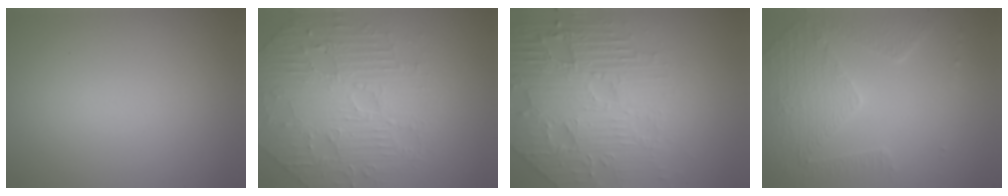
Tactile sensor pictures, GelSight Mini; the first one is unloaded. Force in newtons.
{"total": 5.1, "press": 4.9, "slide": 1.5}
{"total": 8.7, "press": 6.1, "slide": 6.2}
{"total": 5.3, "press": 3.8, "slide": 3.7}